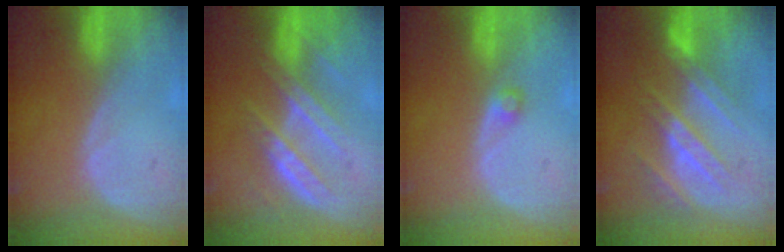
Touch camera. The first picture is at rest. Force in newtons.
{"total": 7.2, "press": 7.0, "slide": 1.6}
{"total": 1.5, "press": 1.4, "slide": 0.2}
{"total": 7.8, "press": 7.6, "slide": 1.7}